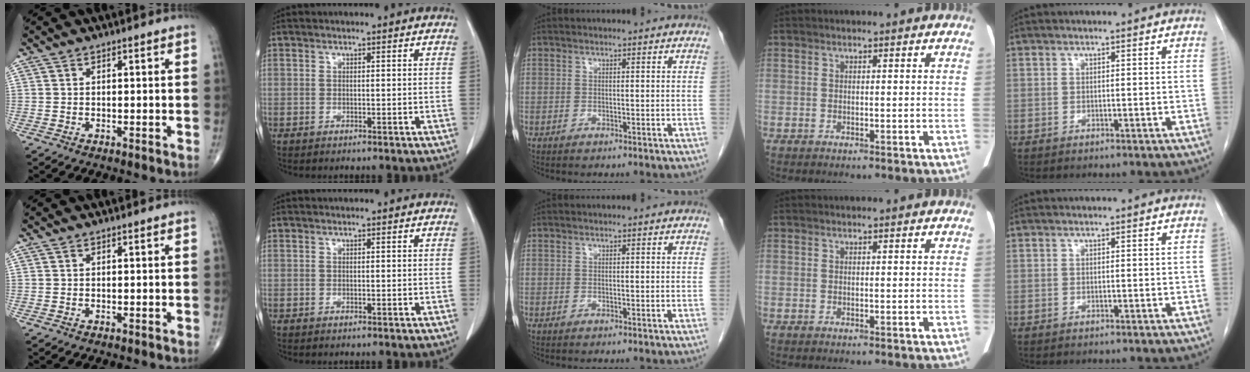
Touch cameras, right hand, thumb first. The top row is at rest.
{}